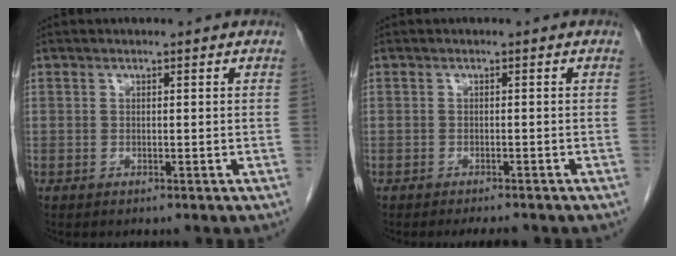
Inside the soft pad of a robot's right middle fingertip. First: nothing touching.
{"total": 2.4, "force": [-2.2, 0.4, 1.0], "torque": [-0.014, -0.006, -0.028]}